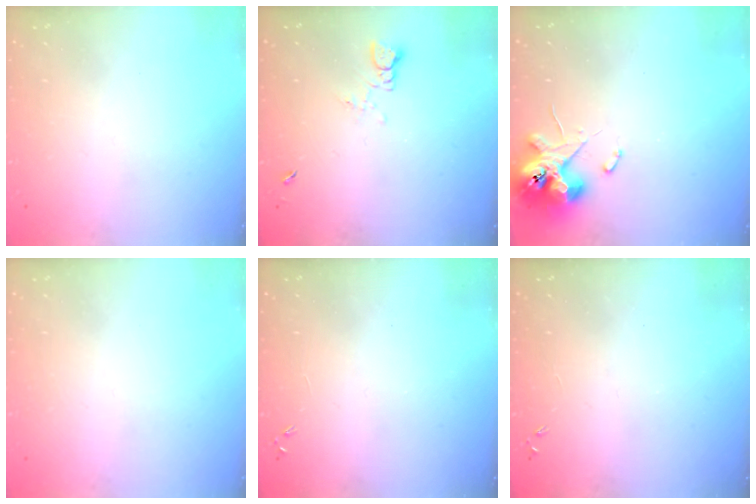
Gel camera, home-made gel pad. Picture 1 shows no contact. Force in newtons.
{"total": 1.3, "press": 1.3, "slide": 0.2}
{"total": 11.1, "press": 11.0, "slide": 1.8}
{"total": 0.0}
{"total": 0.0}
{"total": 0.0}